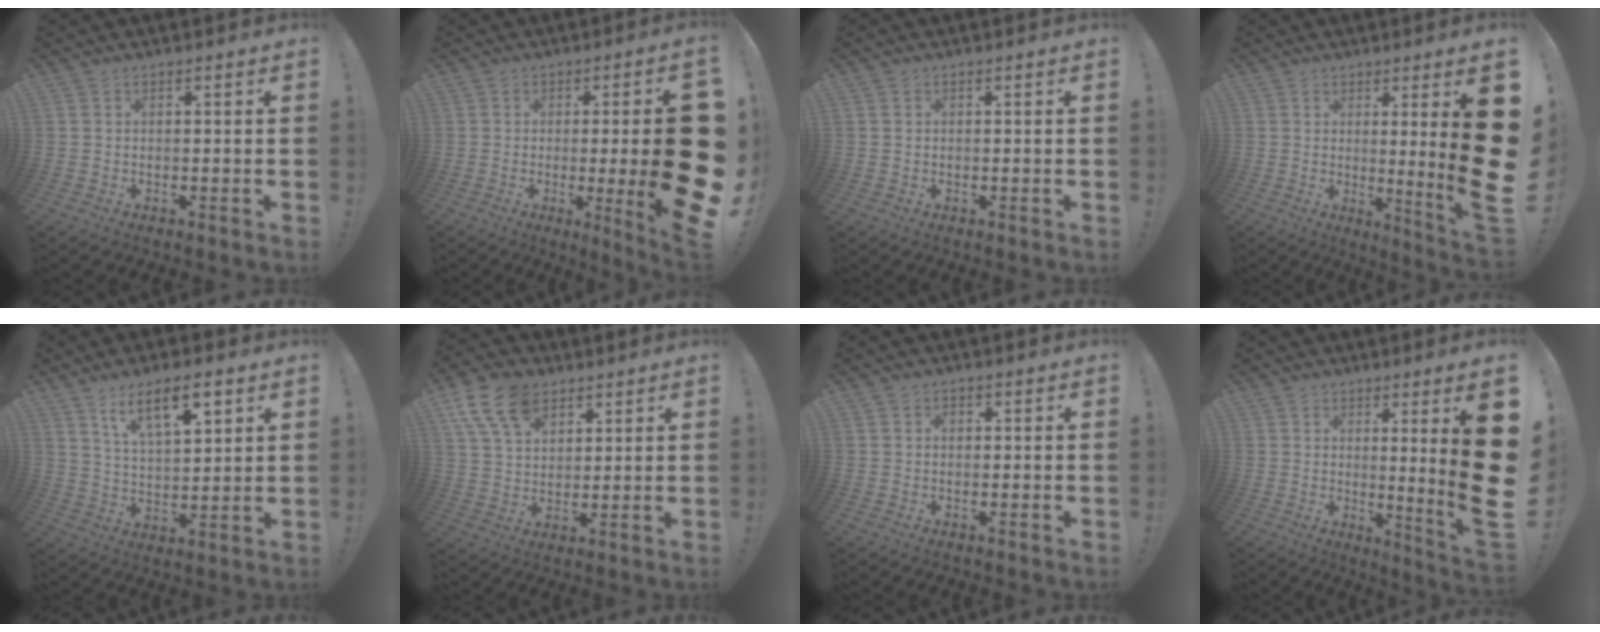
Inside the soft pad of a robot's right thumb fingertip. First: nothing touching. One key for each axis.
{"total": 19.8, "fx": -1.0, "fy": 2.5, "fz": 19.6, "tx": -0.274, "ty": -0.012, "tz": -0.003}
{"total": 0.5, "fx": 0.2, "fy": 0.5, "fz": 0.1, "tx": -0.007, "ty": 0.004, "tz": 0.005}
{"total": 16.1, "fx": 1.8, "fy": -0.6, "fz": 16.0, "tx": -0.234, "ty": -0.042, "tz": 0.023}
{"total": 10.9, "fx": 6.5, "fy": 3.8, "fz": 7.9, "tx": -0.124, "ty": -0.028, "tz": 0.112}
{"total": 13.5, "fx": 7.4, "fy": 8.6, "fz": 7.4, "tx": -0.138, "ty": -0.027, "tz": 0.141}
{"total": 0.8, "fx": 0.0, "fy": 0.7, "fz": 0.3, "tx": -0.008, "ty": 0.003, "tz": -0.001}
{"total": 14.2, "fx": 1.9, "fy": -1.3, "fz": 14.0, "tx": -0.201, "ty": -0.045, "tz": 0.020}